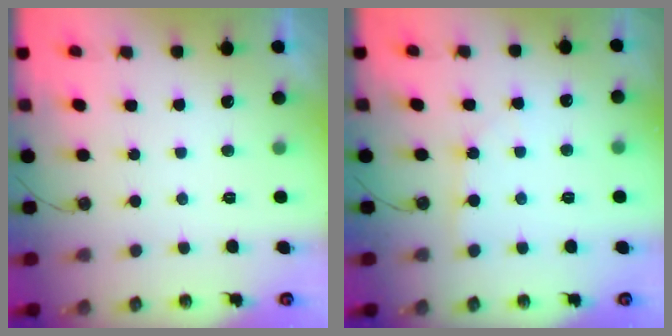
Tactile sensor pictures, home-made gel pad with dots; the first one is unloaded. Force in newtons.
{"total": 2.2, "press": 2.2, "slide": 0.2}